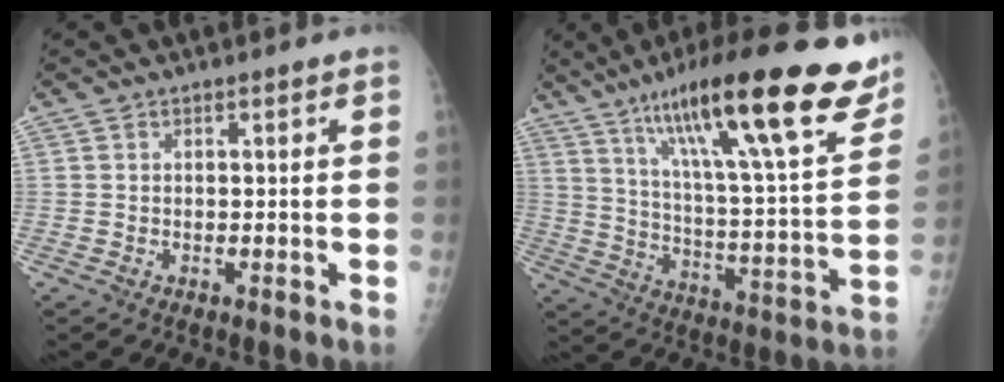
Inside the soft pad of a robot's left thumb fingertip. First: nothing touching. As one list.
[{"total": 27.5, "force": [17.5, 5.0, 20.6], "torque": [-0.301, -0.047, 0.276]}]